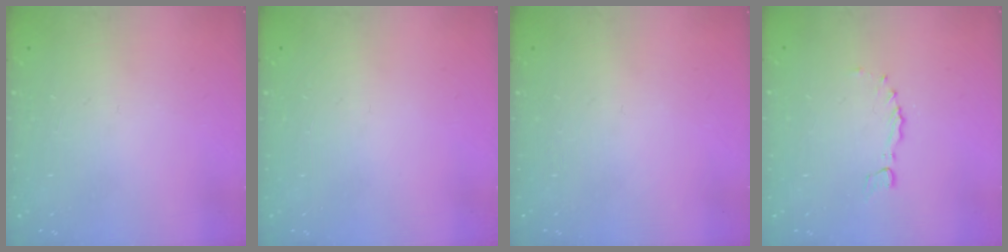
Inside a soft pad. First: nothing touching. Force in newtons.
{"total": 0.0}
{"total": 0.0}
{"total": 0.0}